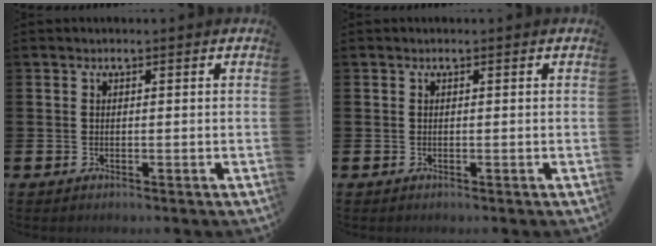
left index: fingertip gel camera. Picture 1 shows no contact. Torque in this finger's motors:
{"motor_torque": [0.00, 0.00, 0.00, 0.00]}